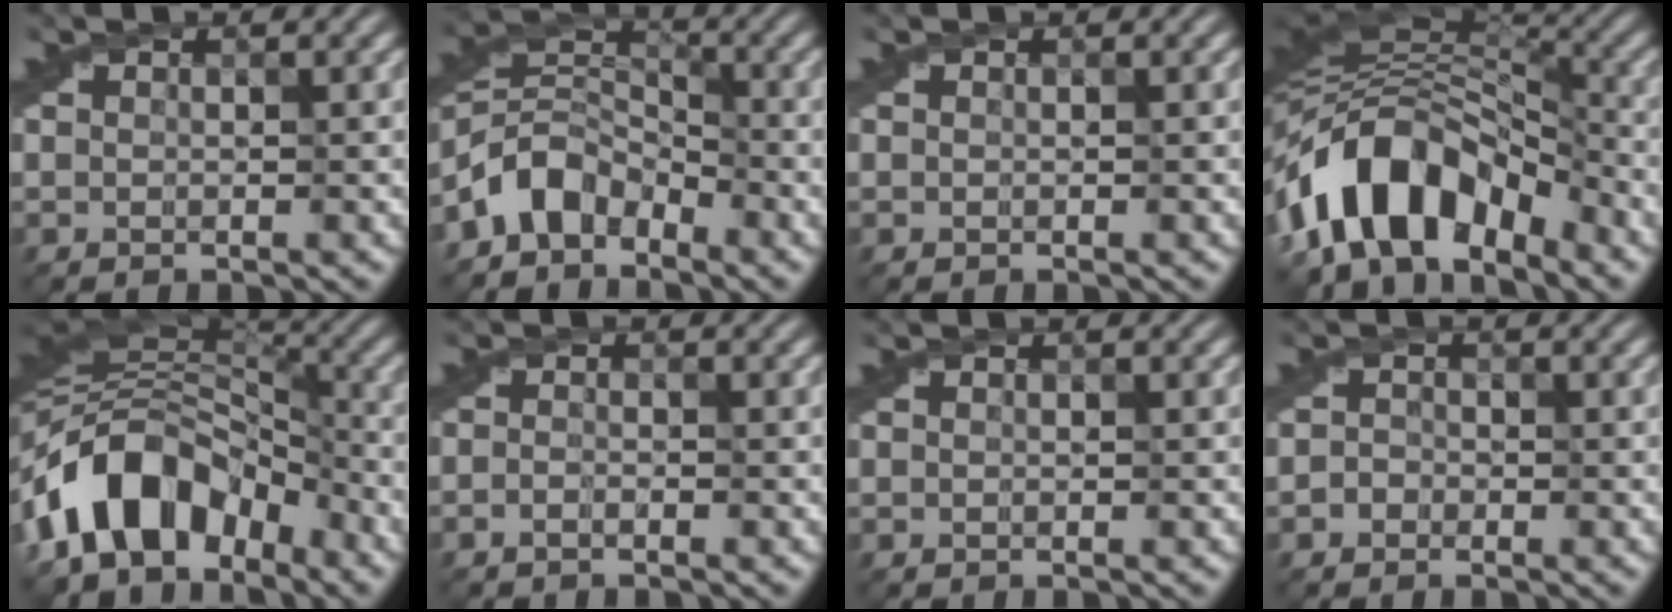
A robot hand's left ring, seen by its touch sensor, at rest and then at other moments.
{"total": 5.0, "force": [-4.0, 2.6, 1.5], "torque": [-0.020, 0.004, -0.091]}
{"total": 0.0}
{"total": 11.2, "force": [-6.2, 5.4, 7.6], "torque": [-0.120, 0.017, -0.120]}
{"total": 10.8, "force": [-5.7, 6.1, 6.8], "torque": [-0.103, 0.024, -0.120]}
{"total": 1.0, "force": [-0.9, 0.2, 0.3], "torque": [-0.004, -0.006, -0.027]}
{"total": 0.0}
{"total": 1.4, "force": [-0.5, 1.3, 0.4], "torque": [0.008, 0.003, -0.023]}